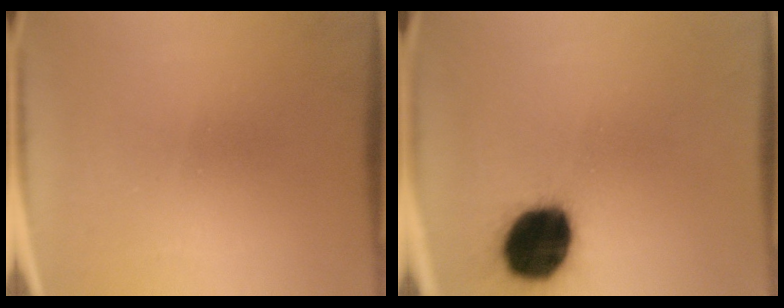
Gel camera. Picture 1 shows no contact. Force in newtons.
{"total": 18.5}